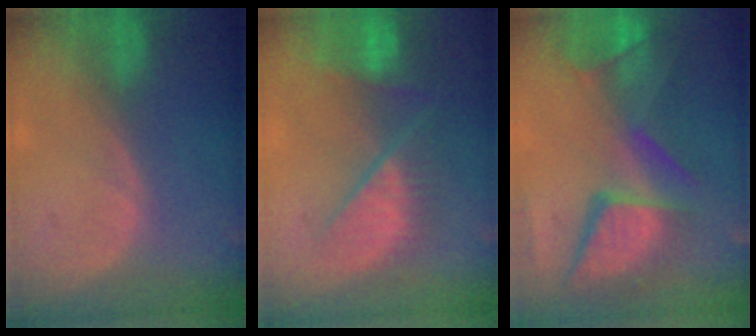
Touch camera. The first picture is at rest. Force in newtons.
{"total": 9.7, "press": 8.3, "slide": 5.0}
{"total": 12.9, "press": 10.6, "slide": 7.4}